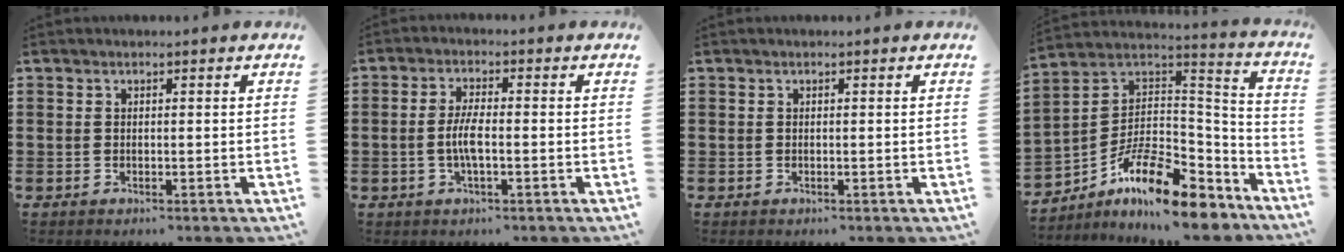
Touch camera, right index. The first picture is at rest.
{"total": 4.0, "force": [-0.9, 0.8, 3.8], "torque": [-0.090, -0.008, -0.024]}
{"total": 0.0}
{"total": 12.7, "force": [-8.5, 4.0, 8.5], "torque": [-0.156, 0.022, -0.157]}